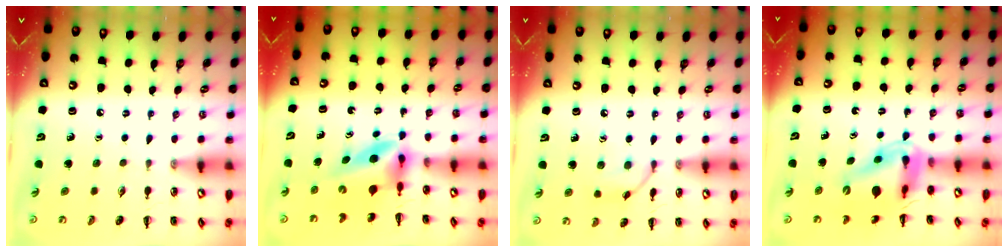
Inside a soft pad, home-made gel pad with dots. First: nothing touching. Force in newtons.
{"total": 5.9, "press": 5.7, "slide": 1.3}
{"total": 8.0, "press": 8.0, "slide": 0.7}
{"total": 12.8, "press": 12.0, "slide": 4.3}